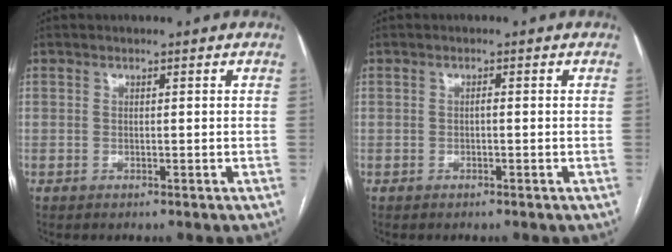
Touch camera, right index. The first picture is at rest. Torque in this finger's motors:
{"motor_torque": [0.14, 0.01, 0.07, 0.02]}